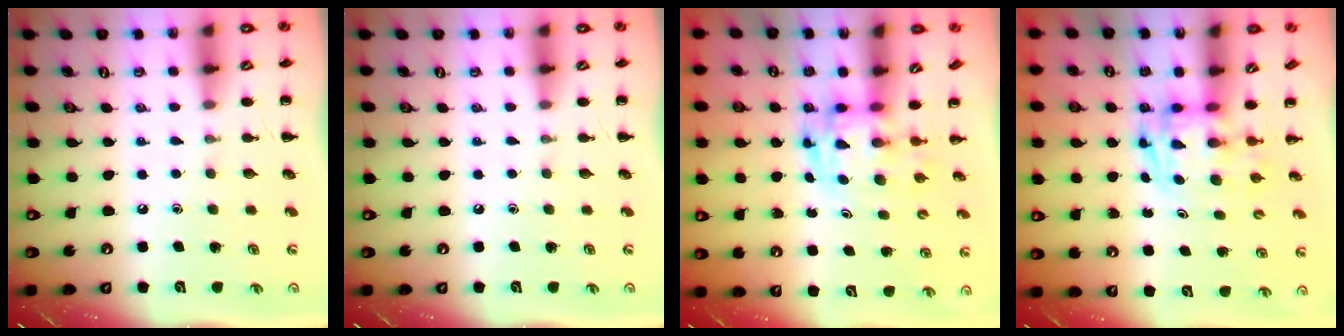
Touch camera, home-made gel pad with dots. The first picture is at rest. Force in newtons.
{"total": 0.0}
{"total": 2.8, "press": 2.7, "slide": 0.5}
{"total": 2.6, "press": 2.6, "slide": 0.5}